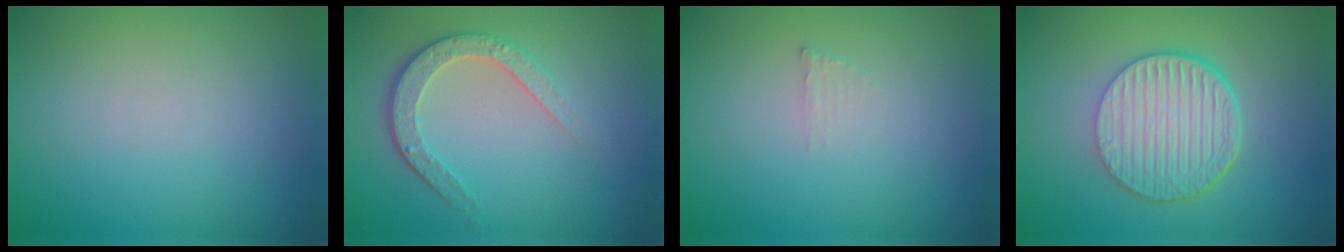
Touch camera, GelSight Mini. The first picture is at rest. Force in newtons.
{"total": 3.4, "press": 2.6, "slide": 2.2}
{"total": 0.6, "press": 0.6, "slide": 0.1}
{"total": 7.0, "press": 4.7, "slide": 5.2}